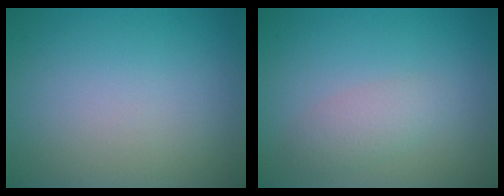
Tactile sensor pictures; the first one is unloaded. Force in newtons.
{"total": 2.1, "press": 2.1, "slide": 0.0}